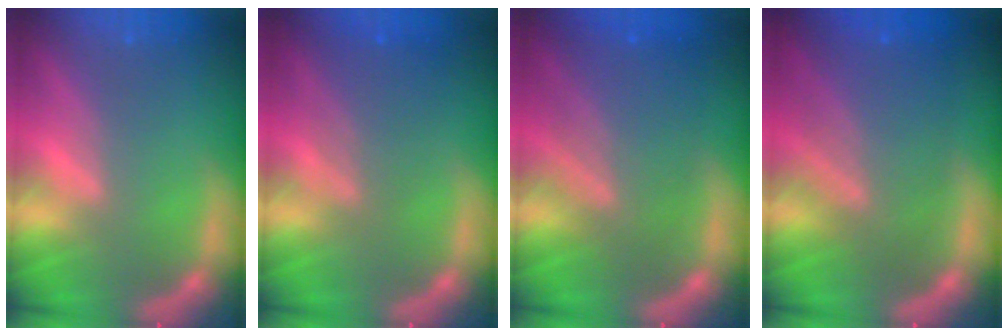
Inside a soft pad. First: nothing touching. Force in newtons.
{"total": 4.0}
{"total": 7.5}
{"total": 8.1}